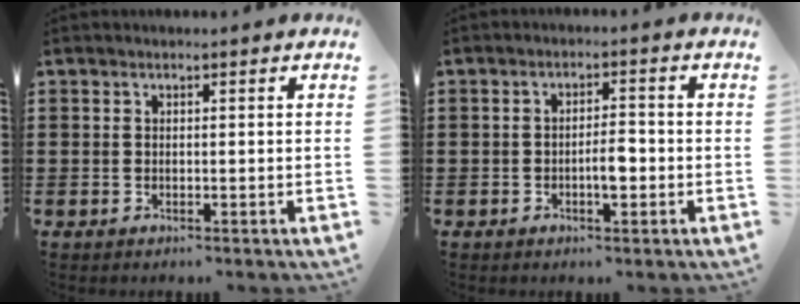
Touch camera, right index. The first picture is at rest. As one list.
[{"total": 3.6, "force": [-1.0, 1.2, 3.2], "torque": [-0.058, 0.007, -0.018]}]